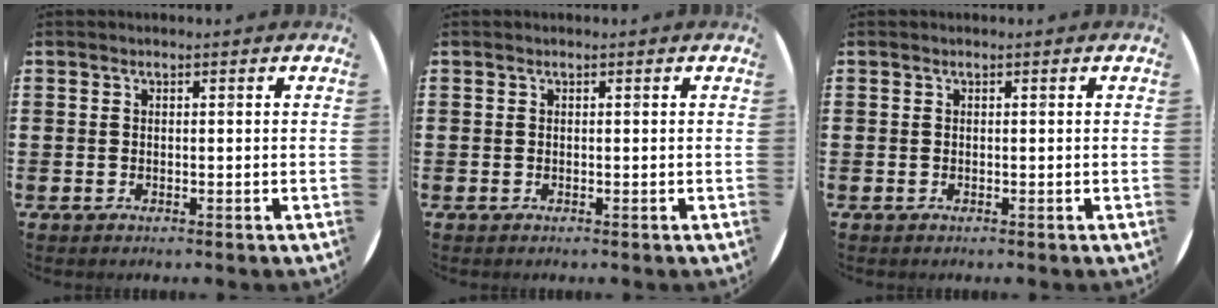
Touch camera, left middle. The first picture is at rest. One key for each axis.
{"total": 0.0}
{"total": 0.0}